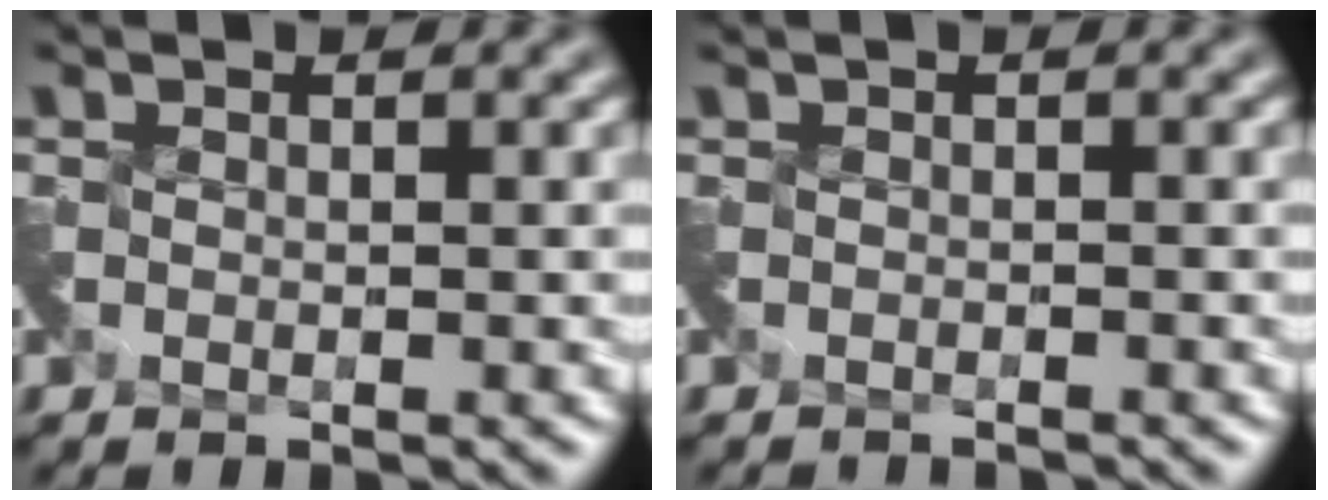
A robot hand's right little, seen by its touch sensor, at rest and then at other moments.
{"total": 1.3, "force": [-1.2, 0.2, 0.3], "torque": [-0.008, -0.020, -0.022]}